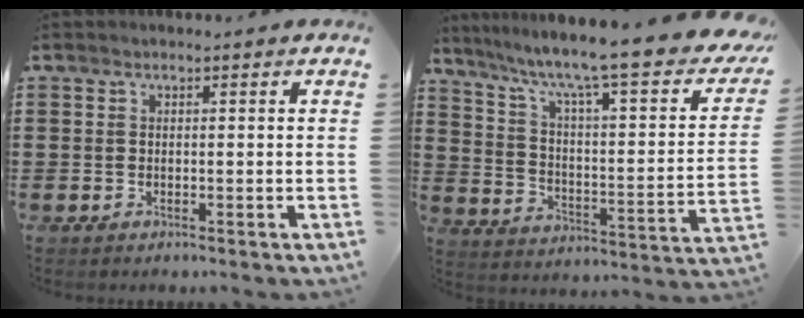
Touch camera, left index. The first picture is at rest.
{"total": 9.1, "force": [6.8, 0.4, 6.1], "torque": [-0.128, -0.061, 0.100]}